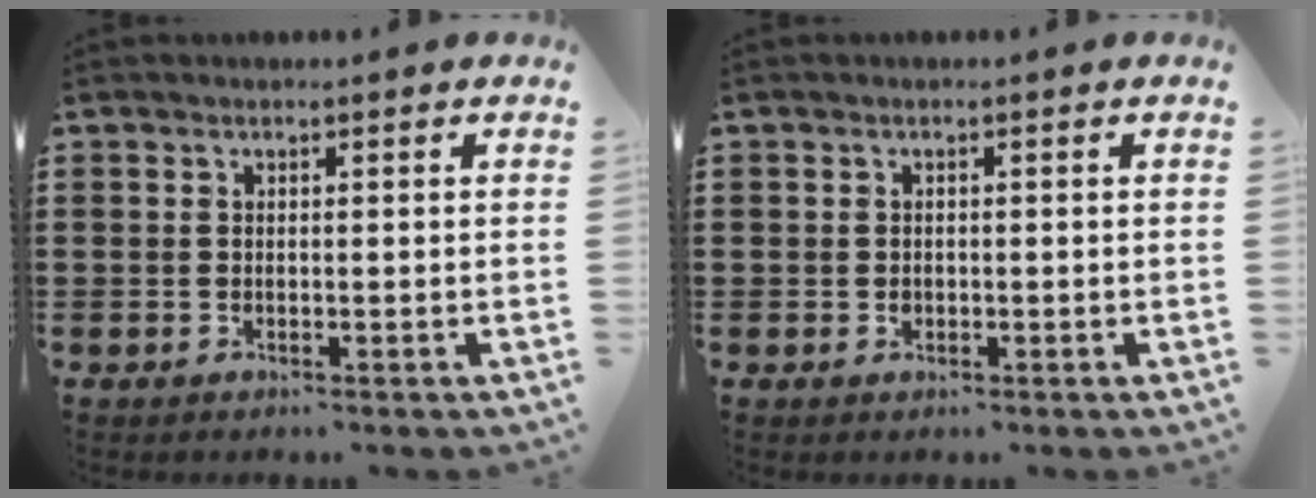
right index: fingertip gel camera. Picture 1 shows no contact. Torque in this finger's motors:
{"motor_torque": [2.14, 0.00, 0.02, 0.01]}